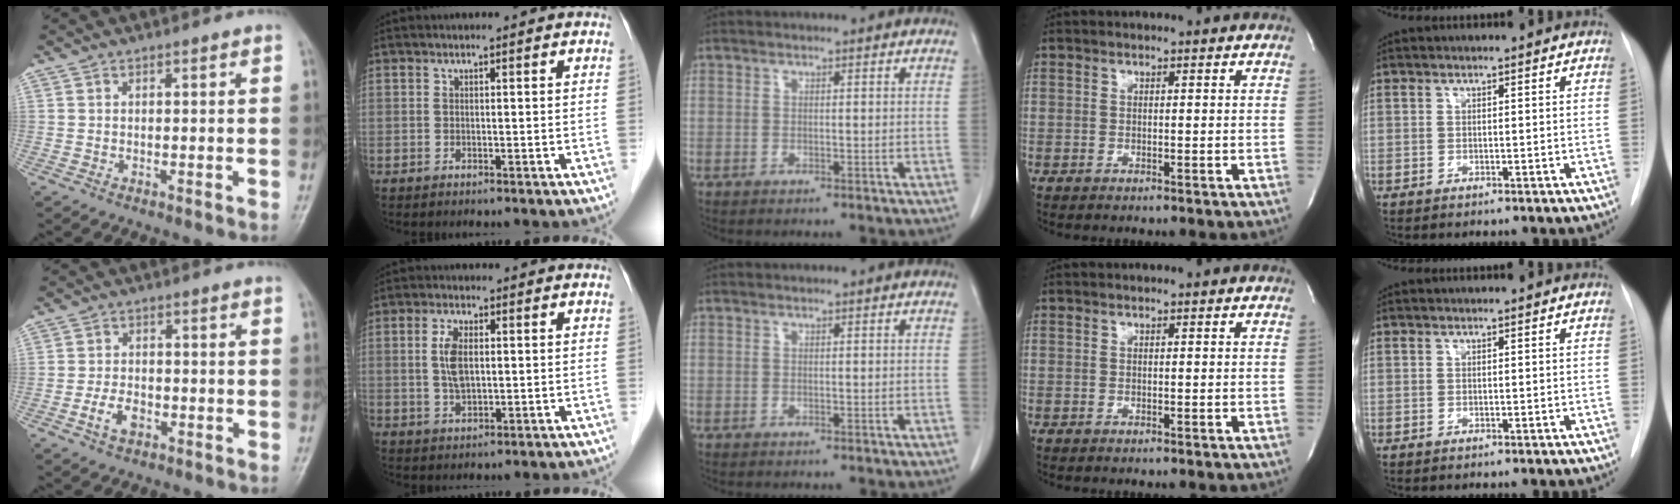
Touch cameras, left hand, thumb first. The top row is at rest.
{"thumb": {"total": 4.5, "force": [-1.9, 3.0, 2.9], "torque": [-0.051, 0.014, -0.035]}, "index": {"total": 5.0, "force": [0.4, 2.1, 4.6], "torque": [-0.103, 0.005, 0.011]}}